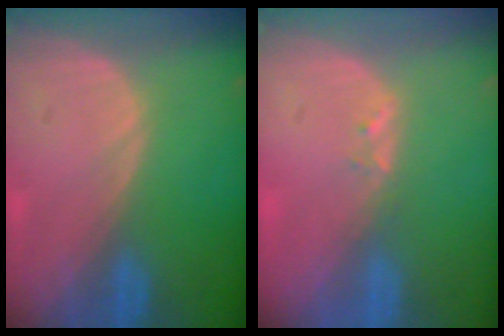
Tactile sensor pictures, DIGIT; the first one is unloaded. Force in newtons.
{"total": 1.4, "press": 1.3, "slide": 0.7}